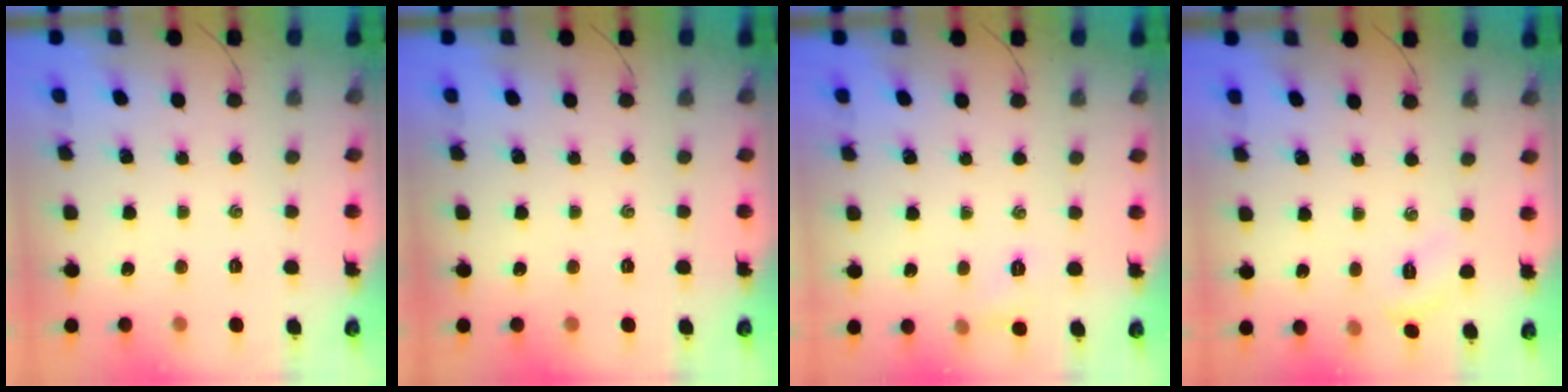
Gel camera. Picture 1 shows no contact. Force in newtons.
{"total": 0.0}
{"total": 4.6, "press": 4.4, "slide": 1.1}
{"total": 3.6, "press": 3.5, "slide": 1.0}